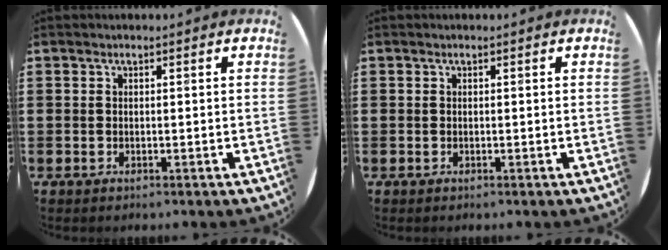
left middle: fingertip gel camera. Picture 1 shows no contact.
{"total": 0.0}